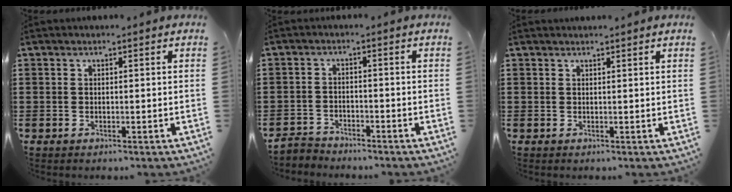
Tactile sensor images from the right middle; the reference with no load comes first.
{"total": 2.7, "force": [-2.7, 0.6, -0.1], "torque": [-0.013, -0.002, -0.060]}
{"total": 0.7, "force": [0.7, -0.1, 0.1], "torque": [-0.003, -0.001, 0.013]}